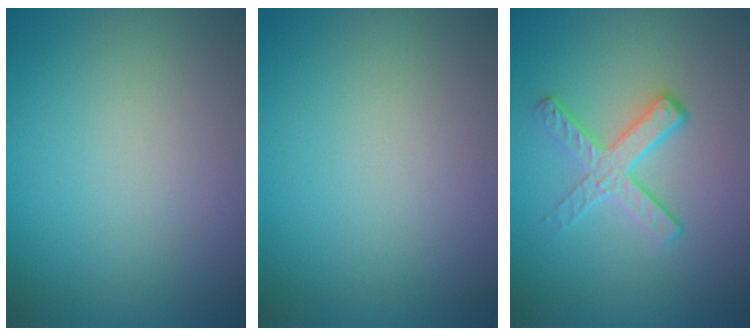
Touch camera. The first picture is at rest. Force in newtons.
{"total": 0.0}
{"total": 3.3, "press": 2.6, "slide": 2.0}